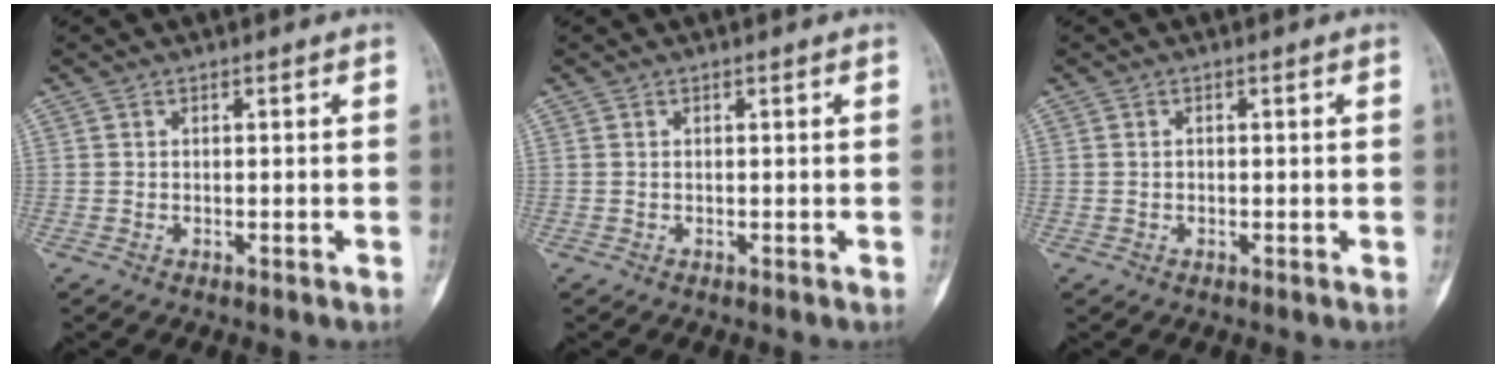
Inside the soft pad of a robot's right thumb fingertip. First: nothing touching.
{"total": 0.0}
{"total": 0.5, "force": [-0.1, 0.4, 0.3], "torque": [-0.003, 0.002, -0.001]}